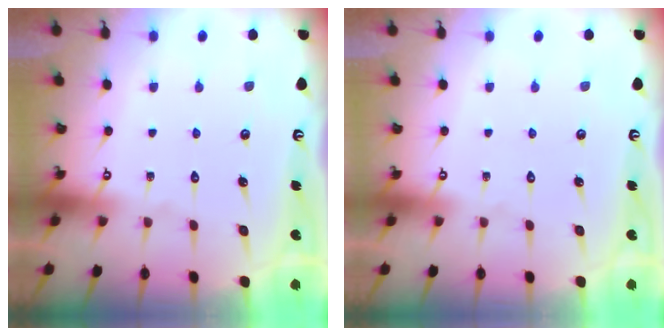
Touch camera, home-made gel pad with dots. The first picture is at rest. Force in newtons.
{"total": 0.0}